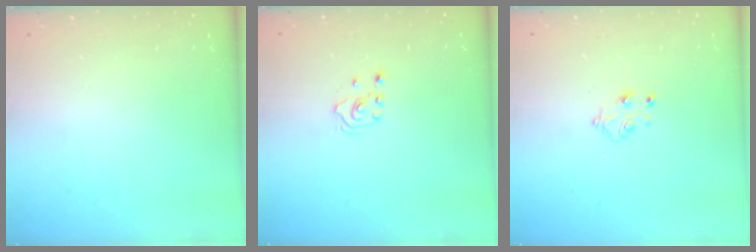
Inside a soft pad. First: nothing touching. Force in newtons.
{"total": 2.0, "press": 1.8, "slide": 0.9}
{"total": 4.4, "press": 4.4, "slide": 0.5}